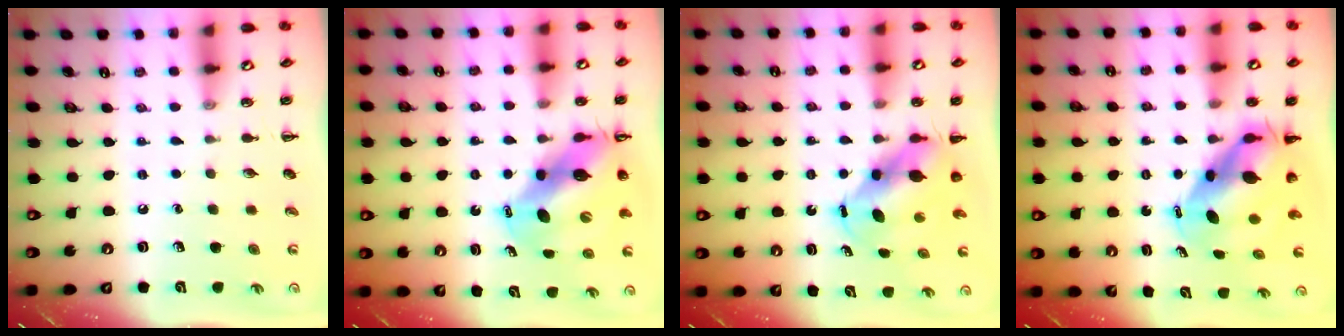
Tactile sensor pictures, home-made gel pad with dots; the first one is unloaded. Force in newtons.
{"total": 10.9, "press": 10.5, "slide": 3.1}
{"total": 6.3, "press": 6.1, "slide": 1.6}
{"total": 8.7, "press": 8.4, "slide": 2.2}